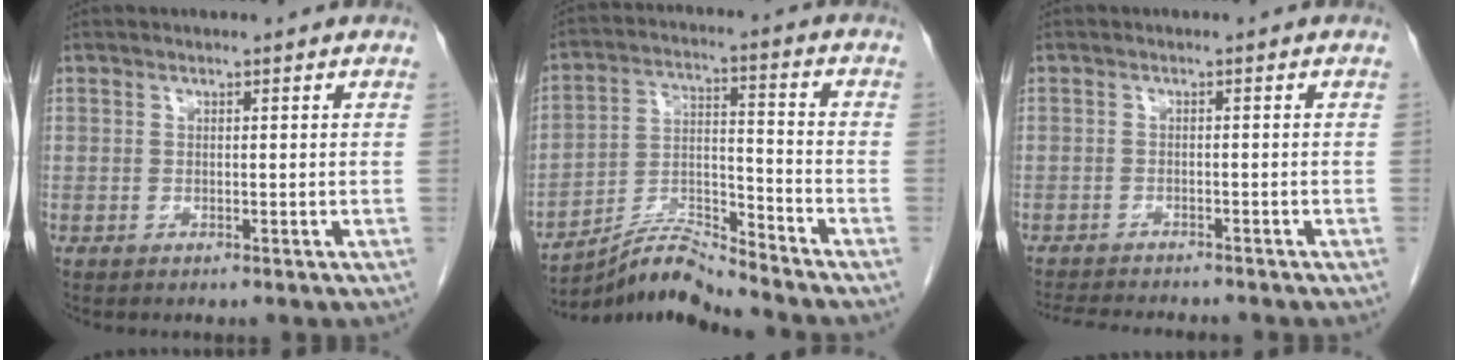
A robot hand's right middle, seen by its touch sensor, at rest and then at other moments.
{"total": 8.4, "force": [-8.2, -1.4, 1.5], "torque": [-0.038, 0.017, -0.149]}
{"total": 8.6, "force": [-8.0, 1.3, 3.1], "torque": [-0.049, -0.012, -0.112]}